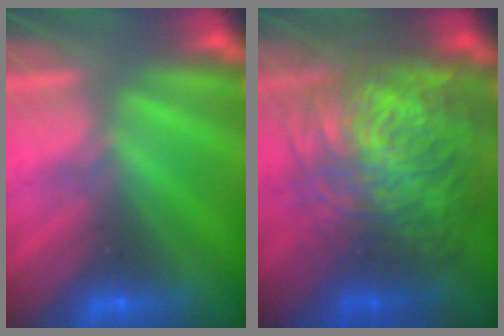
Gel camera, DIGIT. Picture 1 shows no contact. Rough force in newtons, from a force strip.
{"total": 8.2}